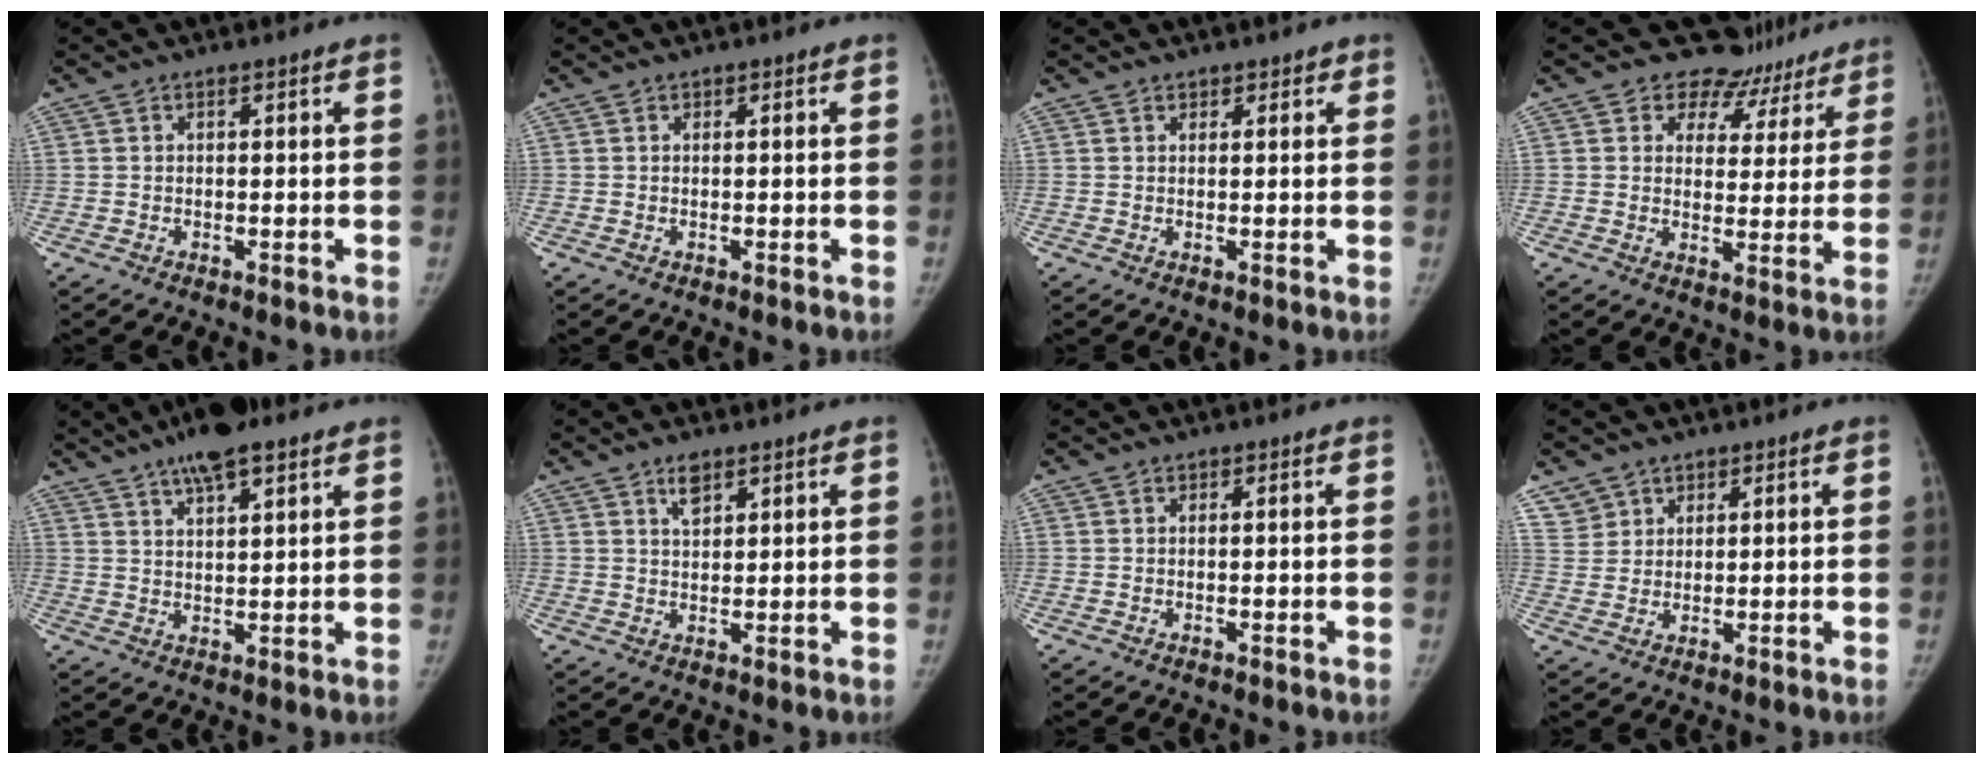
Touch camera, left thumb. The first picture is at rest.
{"total": 0.0}
{"total": 1.6, "force": [1.3, 0.9, 0.3], "torque": [0.011, -0.006, 0.017]}
{"total": 12.2, "force": [9.8, 7.1, 0.7], "torque": [0.037, -0.051, 0.108]}
{"total": 9.5, "force": [6.7, 2.7, 6.2], "torque": [-0.094, -0.018, 0.112]}
{"total": 3.3, "force": [2.3, 1.5, 1.9], "torque": [-0.023, -0.014, 0.042]}
{"total": 0.0}
{"total": 3.9, "force": [2.8, 2.7, -0.6], "torque": [0.038, -0.020, 0.051]}